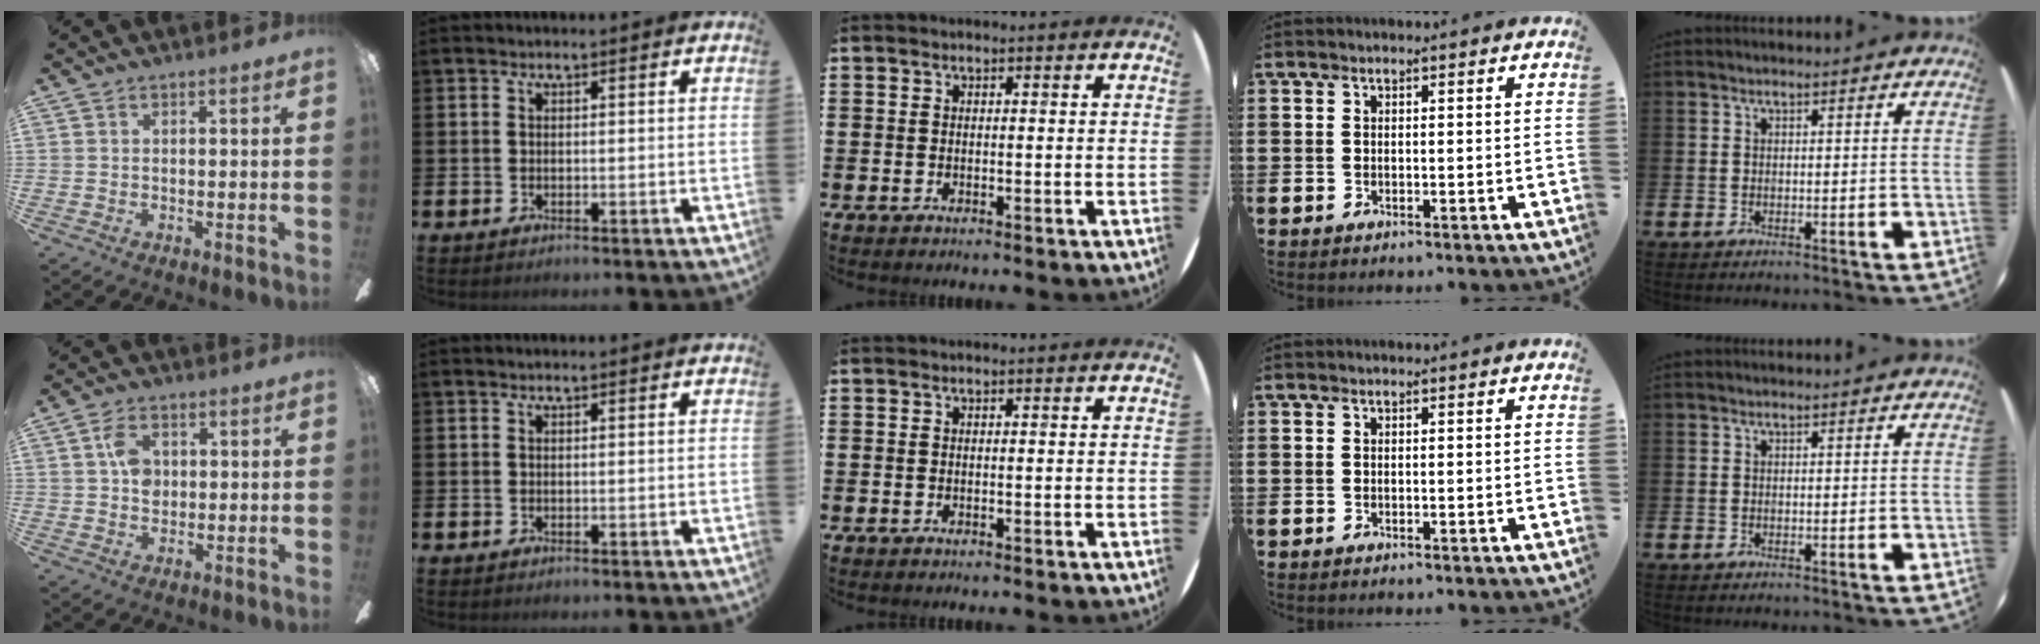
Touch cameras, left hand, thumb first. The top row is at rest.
{"thumb": {"total": 6.3, "force": [1.4, 4.6, 4.1], "torque": [-0.061, 0.004, 0.023]}}